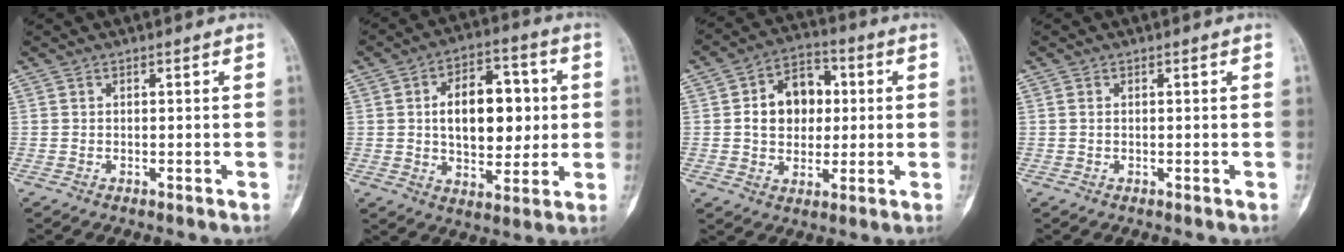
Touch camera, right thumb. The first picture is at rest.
{"total": 15.5, "force": [1.6, 9.2, 12.4], "torque": [-0.143, 0.010, 0.025]}
{"total": 12.0, "force": [1.5, 9.0, 7.8], "torque": [-0.085, 0.014, 0.020]}
{"total": 0.5, "force": [0.1, 0.4, 0.4], "torque": [-0.011, 0.001, 0.002]}